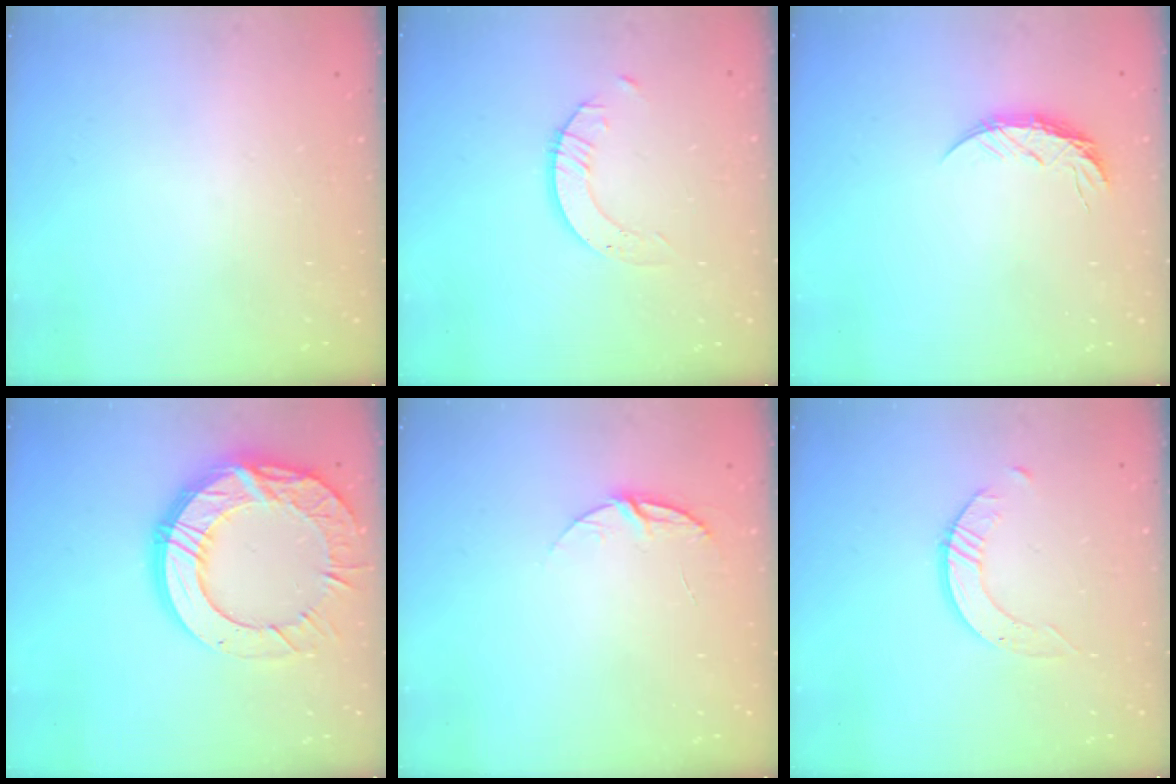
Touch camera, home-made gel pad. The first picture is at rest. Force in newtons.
{"total": 2.4, "press": 2.4, "slide": 0.2}
{"total": 5.5, "press": 5.4, "slide": 0.8}
{"total": 22.7, "press": 22.6, "slide": 1.9}
{"total": 6.6, "press": 6.6, "slide": 0.6}
{"total": 2.9, "press": 2.9, "slide": 0.2}